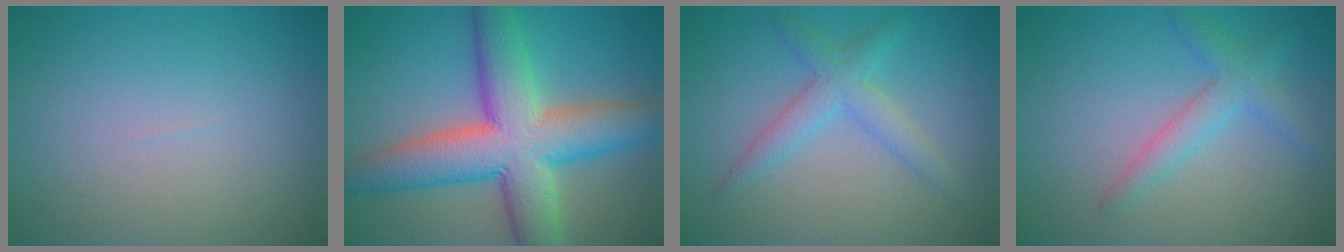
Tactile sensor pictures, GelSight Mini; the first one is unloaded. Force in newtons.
{"total": 10.8, "press": 10.8, "slide": 0.5}
{"total": 3.0, "press": 3.0, "slide": 0.1}
{"total": 2.7, "press": 2.7, "slide": 0.1}